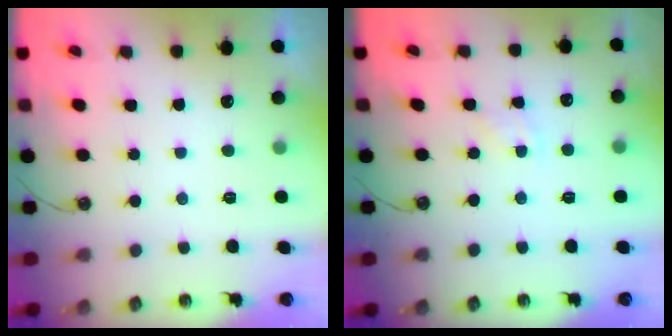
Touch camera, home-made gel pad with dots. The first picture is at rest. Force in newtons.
{"total": 2.4, "press": 2.4, "slide": 0.4}